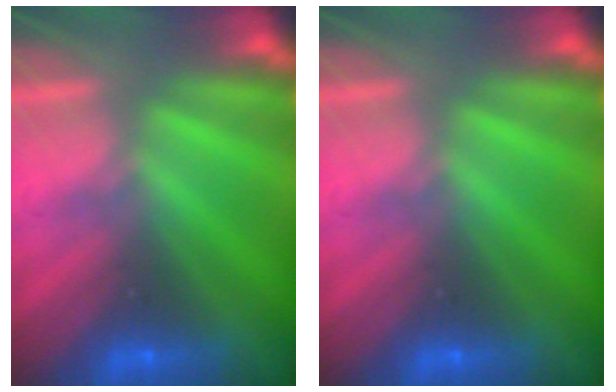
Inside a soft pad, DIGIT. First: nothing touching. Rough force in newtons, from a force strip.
{"total": 0.0}